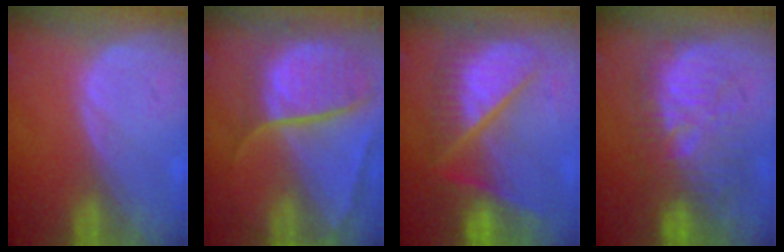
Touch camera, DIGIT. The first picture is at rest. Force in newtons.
{"total": 10.7, "press": 8.9, "slide": 5.9}
{"total": 9.9, "press": 9.9, "slide": 1.0}
{"total": 10.7, "press": 10.6, "slide": 0.9}